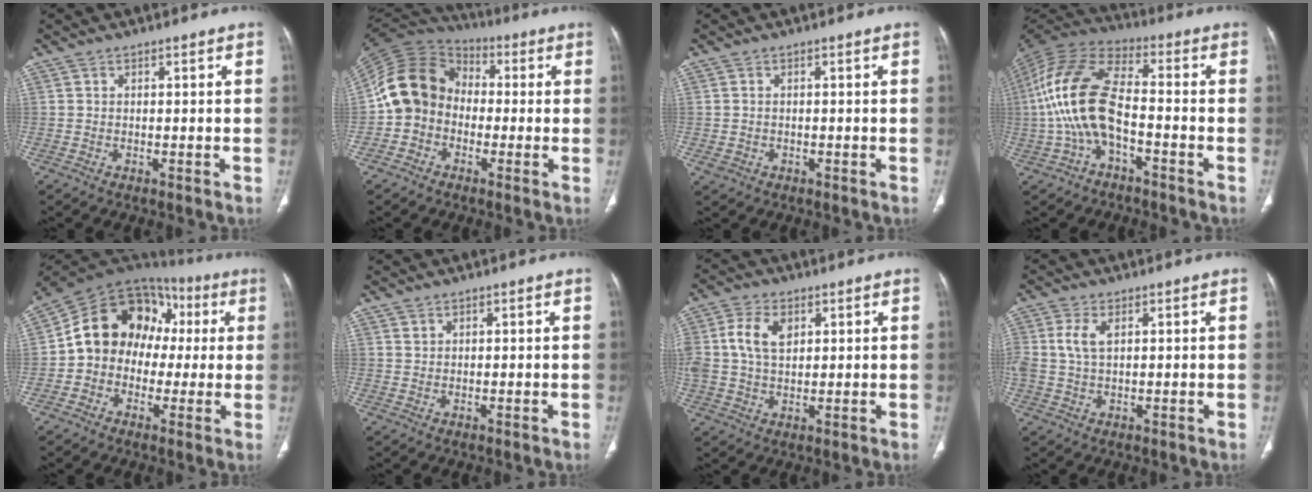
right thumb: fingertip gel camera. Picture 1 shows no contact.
{"total": 13.1, "force": [-1.7, 11.1, 6.7], "torque": [-0.121, 0.041, -0.048]}
{"total": 1.3, "force": [-0.4, 1.1, 0.6], "torque": [-0.016, 0.006, 0.000]}
{"total": 15.5, "force": [-3.0, 7.3, 13.3], "torque": [-0.286, 0.040, -0.061]}
{"total": 15.9, "force": [0.9, 12.8, 9.4], "torque": [-0.112, 0.051, 0.005]}
{"total": 0.6, "force": [0.6, 0.2, 0.1], "torque": [0.001, -0.005, 0.010]}
{"total": 7.9, "force": [2.3, 4.9, 5.7], "torque": [-0.113, 0.003, 0.043]}
{"total": 4.3, "force": [1.2, 2.1, 3.6], "torque": [-0.088, 0.005, 0.025]}